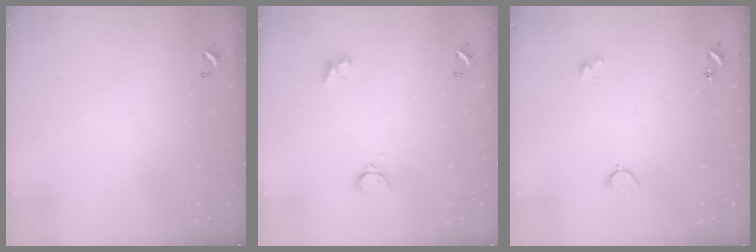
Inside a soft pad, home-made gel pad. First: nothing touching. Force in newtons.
{"total": 1.9, "press": 1.8, "slide": 0.6}
{"total": 2.2, "press": 2.1, "slide": 0.6}